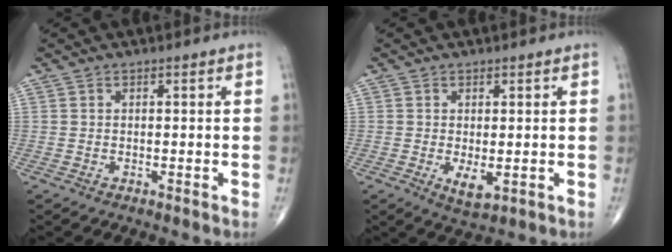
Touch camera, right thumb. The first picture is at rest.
{"total": 3.6, "force": [-0.5, 1.5, 3.2], "torque": [-0.048, -0.010, -0.001]}